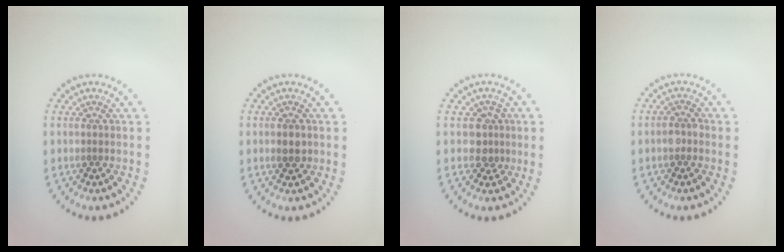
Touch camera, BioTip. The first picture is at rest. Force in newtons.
{"total": 1.5, "press": 1.5, "slide": 0.2}
{"total": 2.1, "press": 1.7, "slide": 1.2}
{"total": 1.5, "press": 1.4, "slide": 0.5}